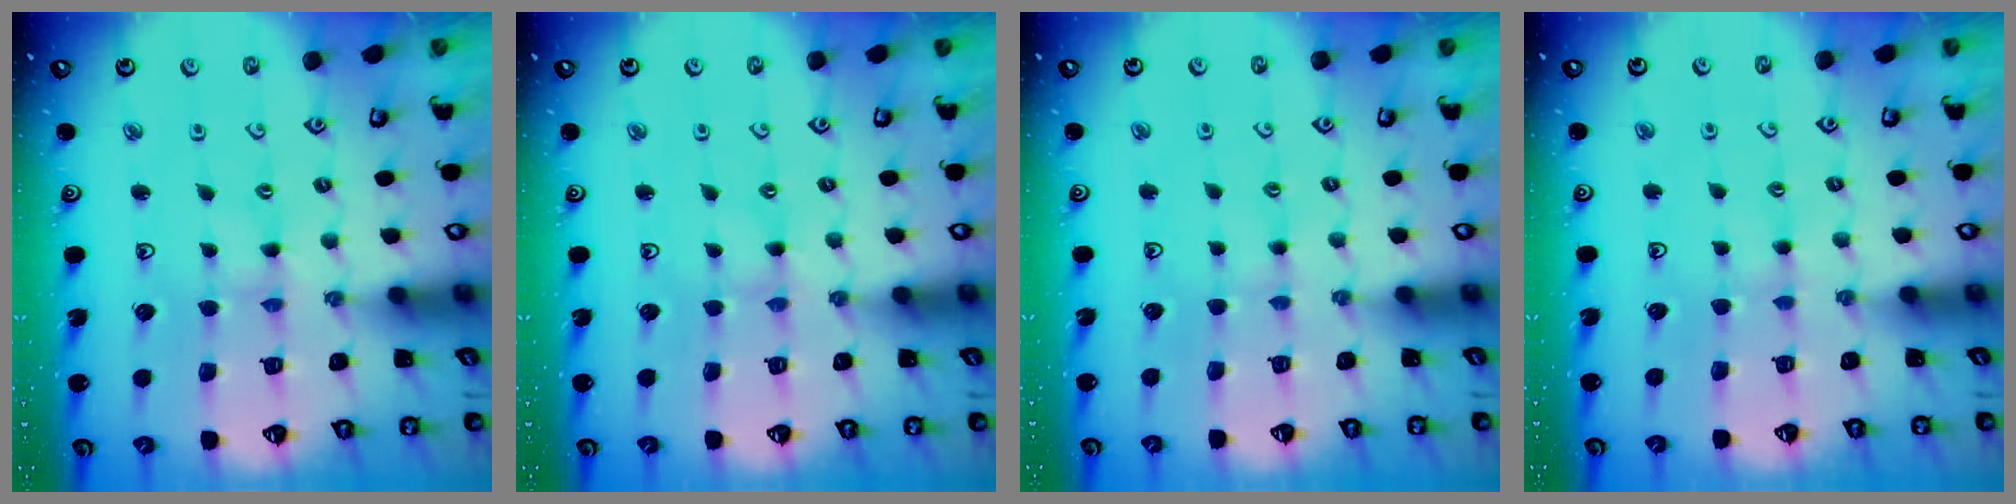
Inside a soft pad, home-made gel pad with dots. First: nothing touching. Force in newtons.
{"total": 0.0}
{"total": 1.4, "press": 1.4, "slide": 0.2}
{"total": 2.1, "press": 2.1, "slide": 0.3}